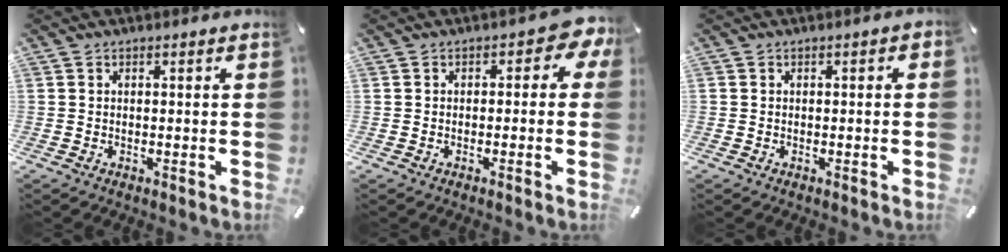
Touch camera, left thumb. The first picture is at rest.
{"total": 4.0, "force": [0.1, 2.4, 3.1], "torque": [-0.045, 0.007, -0.002]}
{"total": 0.7, "force": [-0.5, 0.3, 0.3], "torque": [-0.006, 0.000, -0.010]}